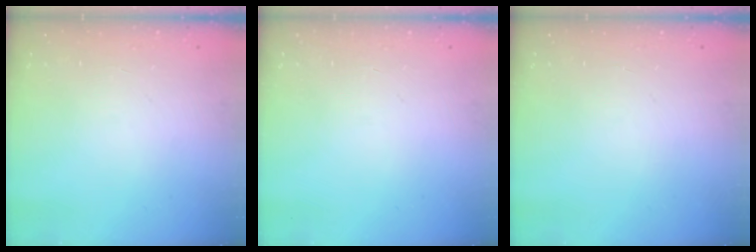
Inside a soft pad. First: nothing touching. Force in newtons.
{"total": 0.0}
{"total": 0.0}